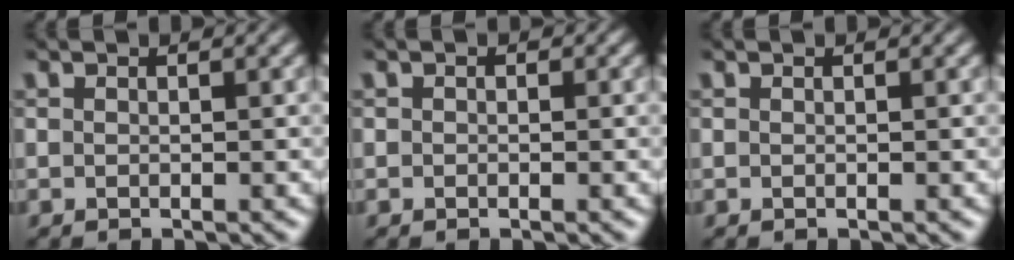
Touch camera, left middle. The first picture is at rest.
{"total": 0.0}
{"total": 0.0}